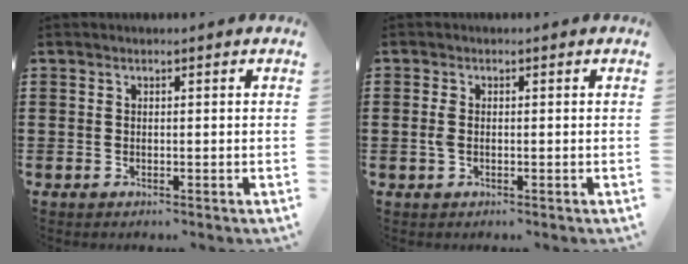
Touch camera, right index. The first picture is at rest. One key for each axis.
{"total": 1.8, "fx": -0.2, "fy": 1.0, "fz": 1.5, "tx": -0.046, "ty": -0.004, "tz": -0.010}